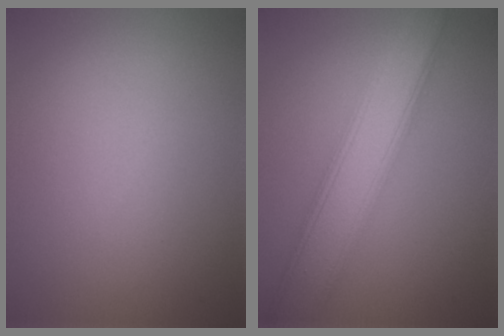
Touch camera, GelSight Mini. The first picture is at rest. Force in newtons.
{"total": 6.3, "press": 6.3, "slide": 0.3}